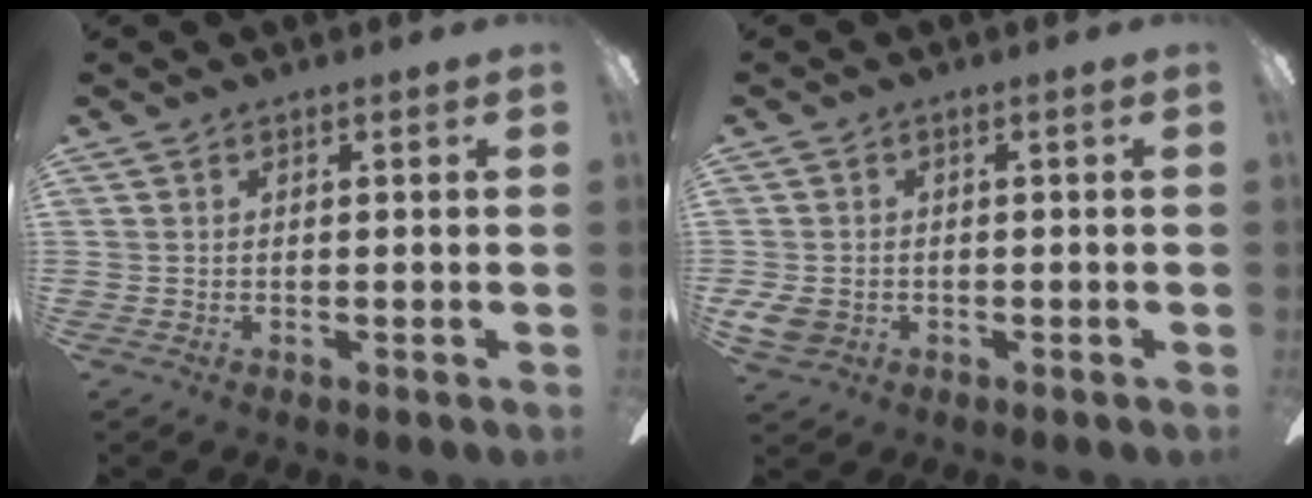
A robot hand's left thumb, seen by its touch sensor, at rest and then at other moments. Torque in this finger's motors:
{"motor_torque": [0.33, 0.33, 0.77, 0.19, 0.01]}